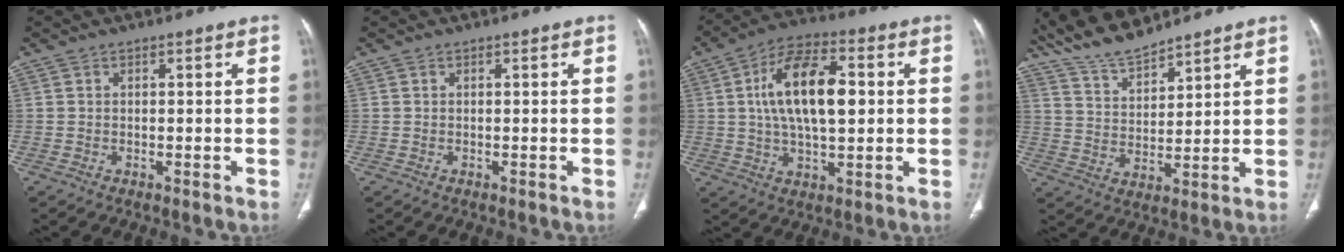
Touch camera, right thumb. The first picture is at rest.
{"total": 0.0}
{"total": 15.2, "force": [2.0, 7.2, 13.2], "torque": [-0.227, 0.011, 0.031]}
{"total": 10.1, "force": [9.2, 2.2, 3.5], "torque": [-0.058, -0.040, 0.182]}